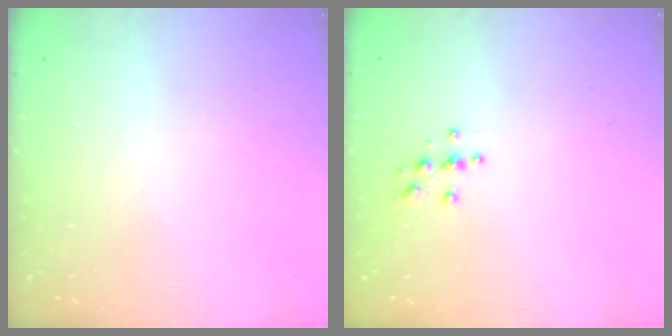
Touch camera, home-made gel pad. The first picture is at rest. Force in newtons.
{"total": 3.9, "press": 3.8, "slide": 0.4}